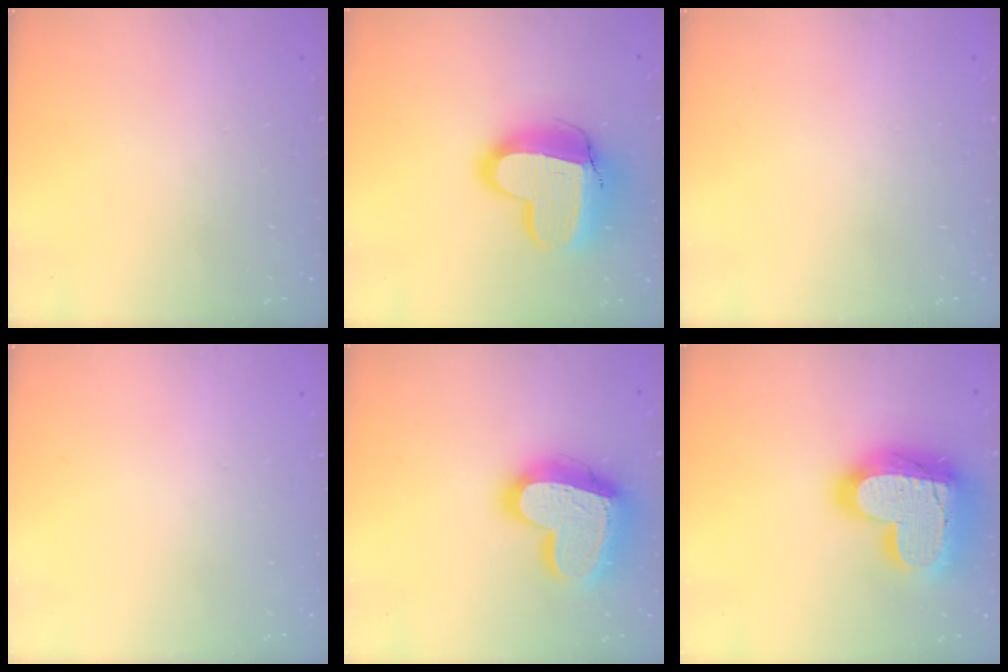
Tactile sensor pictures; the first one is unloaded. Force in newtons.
{"total": 16.9, "press": 16.8, "slide": 1.4}
{"total": 0.0}
{"total": 0.0}
{"total": 22.7, "press": 22.6, "slide": 1.9}
{"total": 27.3, "press": 27.2, "slide": 2.0}